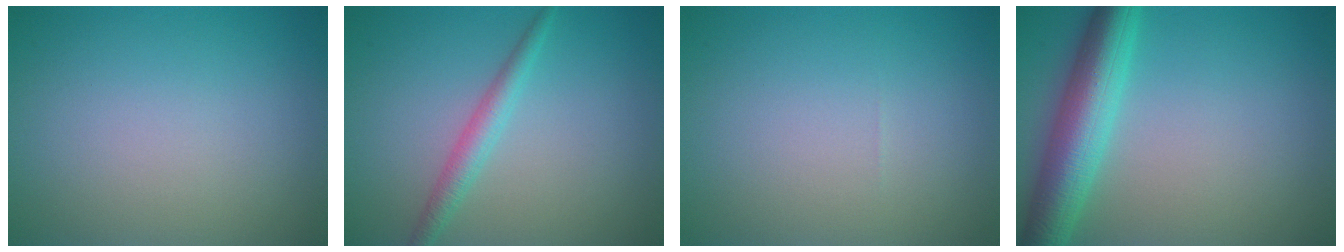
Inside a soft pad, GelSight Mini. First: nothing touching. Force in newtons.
{"total": 2.2, "press": 2.2, "slide": 0.1}
{"total": 0.0}
{"total": 6.5, "press": 6.5, "slide": 0.1}